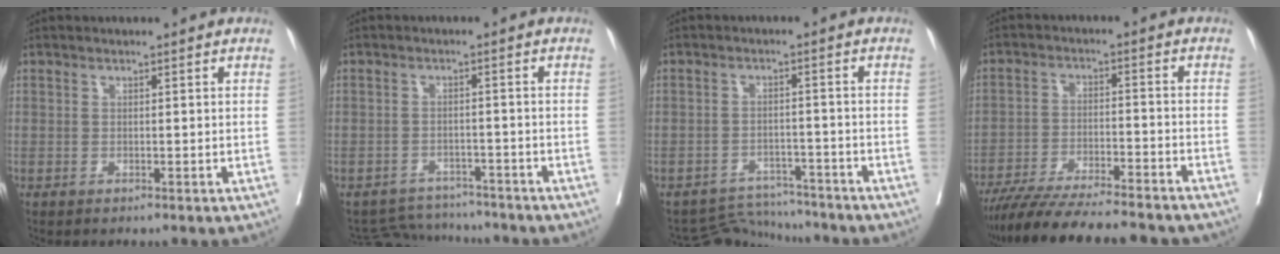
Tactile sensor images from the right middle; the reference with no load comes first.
{"total": 6.4, "force": [-6.2, 1.1, -0.9], "torque": [0.014, 0.011, -0.092]}
{"total": 6.3, "force": [-6.0, 0.4, -1.7], "torque": [0.025, 0.011, -0.094]}
{"total": 18.5, "force": [-16.5, 1.6, 8.2], "torque": [-0.134, -0.024, -0.247]}